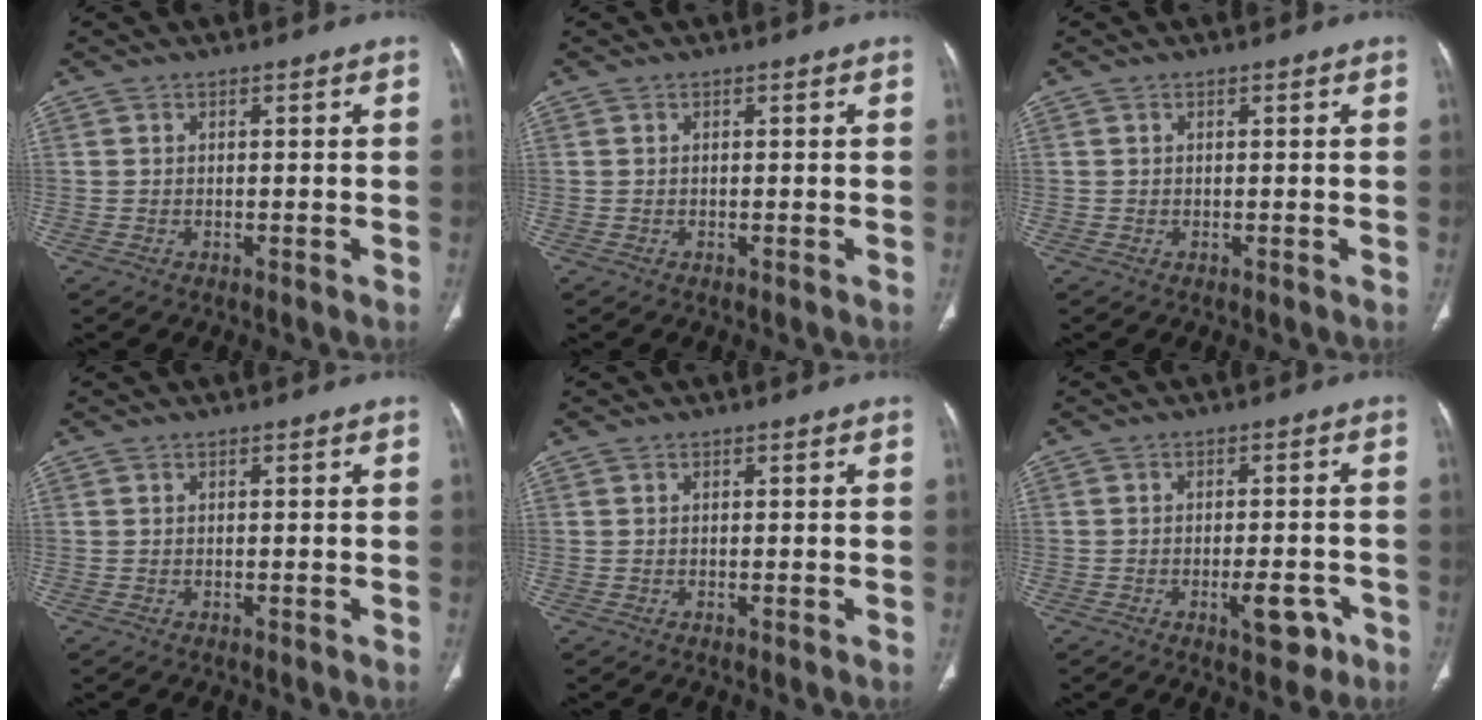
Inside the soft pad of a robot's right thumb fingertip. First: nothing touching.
{"total": 0.0}
{"total": 0.0}
{"total": 0.0}
{"total": 0.0}
{"total": 5.7, "force": [-2.8, 2.7, 4.1], "torque": [-0.038, 0.015, -0.035]}